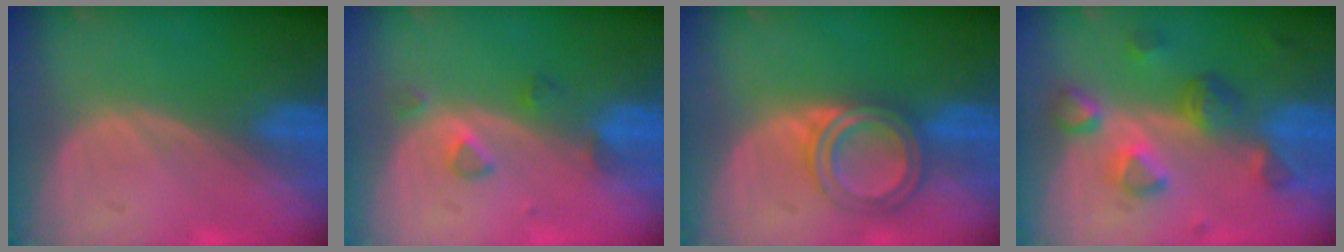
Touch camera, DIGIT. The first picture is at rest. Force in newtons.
{"total": 3.0, "press": 2.8, "slide": 0.9}
{"total": 5.2, "press": 5.2, "slide": 0.1}
{"total": 8.0, "press": 7.0, "slide": 3.8}